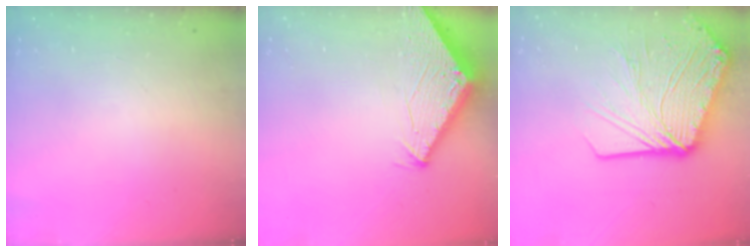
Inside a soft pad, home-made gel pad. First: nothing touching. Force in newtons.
{"total": 2.8, "press": 2.8, "slide": 0.2}
{"total": 21.3, "press": 21.2, "slide": 2.4}